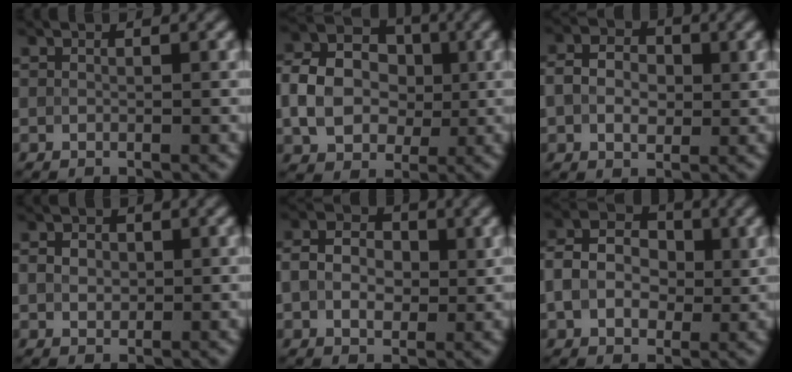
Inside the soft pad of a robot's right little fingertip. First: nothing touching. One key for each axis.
{"total": 6.2, "fx": -0.7, "fy": 5.0, "fz": 3.5, "tx": -0.067, "ty": 0.001, "tz": -0.020}
{"total": 3.5, "fx": 0.3, "fy": 2.7, "fz": 2.2, "tx": -0.039, "ty": 0.000, "tz": -0.001}
{"total": 1.7, "fx": 0.4, "fy": 1.4, "fz": 0.9, "tx": -0.016, "ty": 0.000, "tz": 0.002}
{"total": 3.9, "fx": 0.4, "fy": 2.9, "fz": 2.5, "tx": -0.044, "ty": 0.002, "tz": 0.001}
{"total": 4.7, "fx": -0.1, "fy": 3.7, "fz": 2.9, "tx": -0.051, "ty": 0.007, "tz": -0.011}